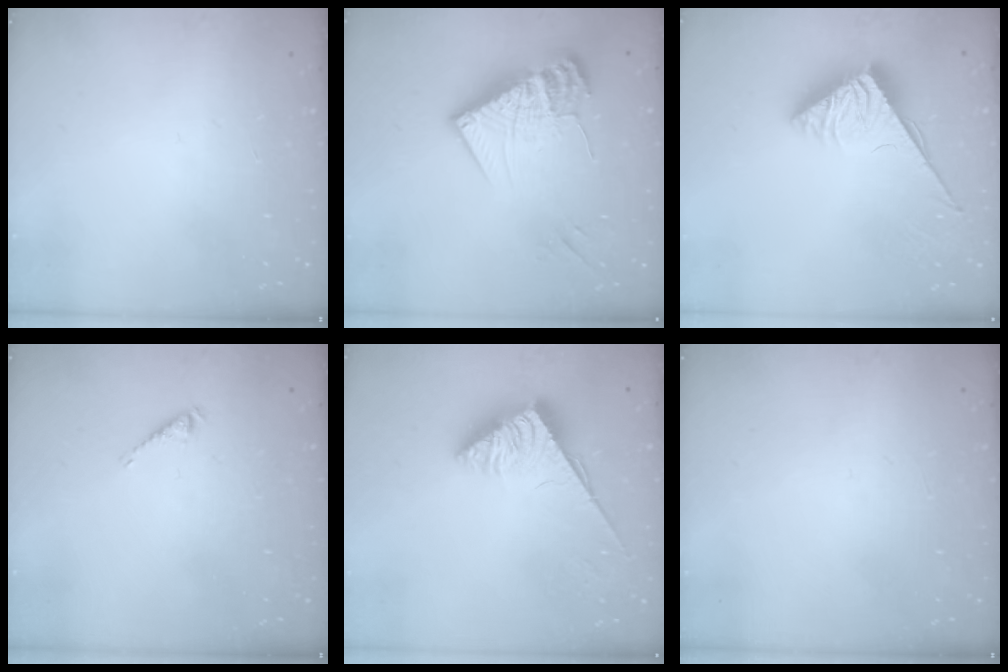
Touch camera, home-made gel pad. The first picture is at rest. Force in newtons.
{"total": 17.6, "press": 17.6, "slide": 1.4}
{"total": 4.0, "press": 4.0, "slide": 0.5}
{"total": 2.9, "press": 2.9, "slide": 0.6}
{"total": 3.8, "press": 3.8, "slide": 0.6}
{"total": 0.0}